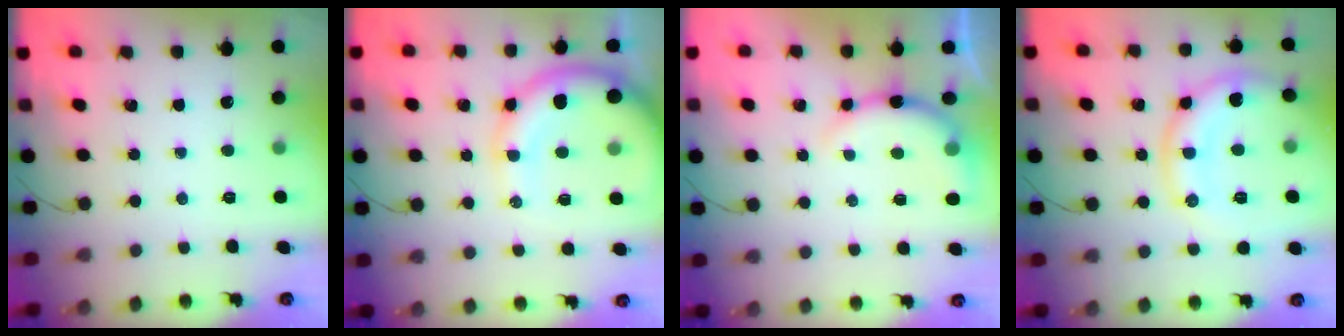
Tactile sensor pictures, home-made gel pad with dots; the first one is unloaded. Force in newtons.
{"total": 13.4, "press": 13.1, "slide": 2.7}
{"total": 9.1, "press": 9.0, "slide": 1.2}
{"total": 12.2, "press": 12.2, "slide": 0.6}